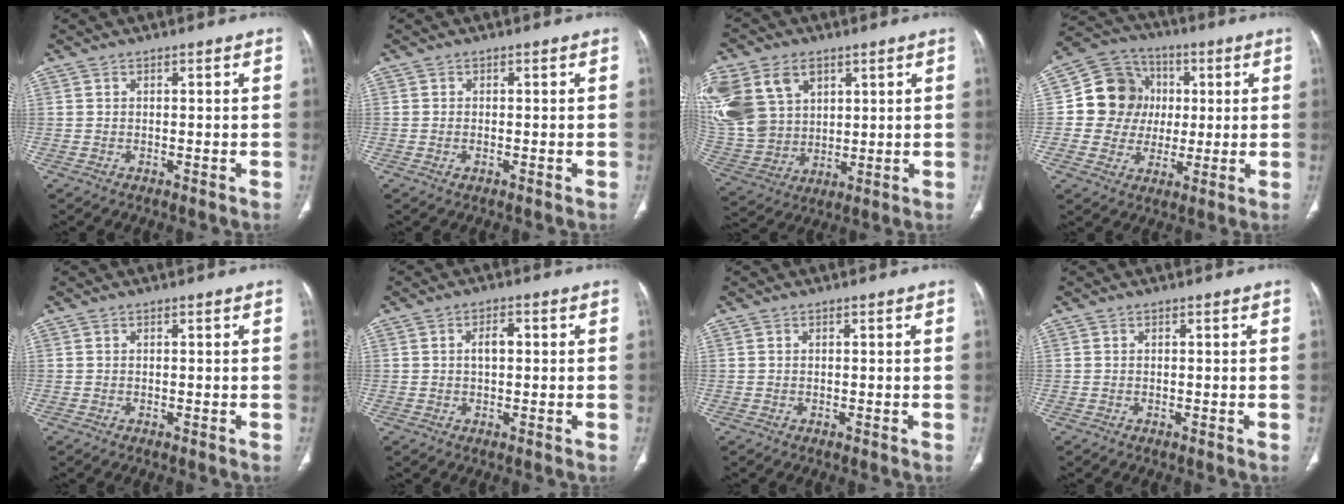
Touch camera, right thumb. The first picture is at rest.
{"total": 0.7, "force": [-0.3, 0.4, 0.5], "torque": [-0.015, 0.002, -0.004]}
{"total": 22.7, "force": [8.4, 16.8, 12.7], "torque": [-0.302, 0.017, 0.185]}
{"total": 12.1, "force": [1.2, 11.2, 4.4], "torque": [-0.040, 0.014, 0.017]}
{"total": 0.0}
{"total": 2.9, "force": [0.3, 1.6, 2.4], "torque": [-0.042, 0.008, 0.004]}
{"total": 0.0}
{"total": 0.0}